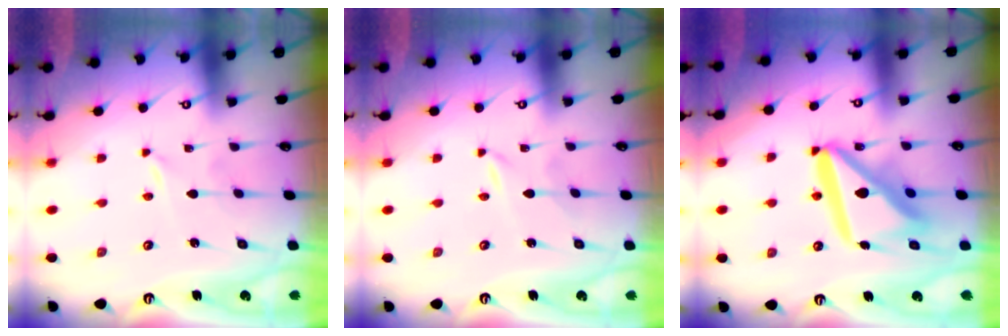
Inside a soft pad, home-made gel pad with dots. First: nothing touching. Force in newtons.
{"total": 0.0}
{"total": 17.8, "press": 17.6, "slide": 2.2}